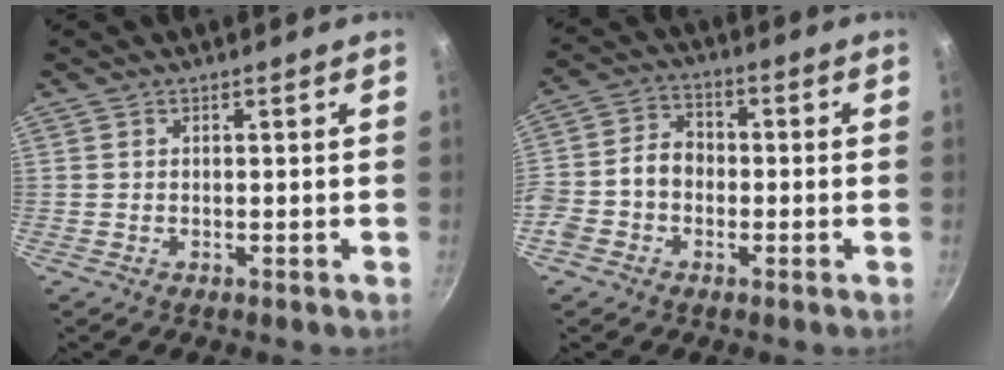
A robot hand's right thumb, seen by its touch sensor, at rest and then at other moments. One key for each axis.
{"total": 8.7, "fx": -2.0, "fy": 6.7, "fz": 5.3, "tx": -0.085, "ty": 0.036, "tz": -0.052}